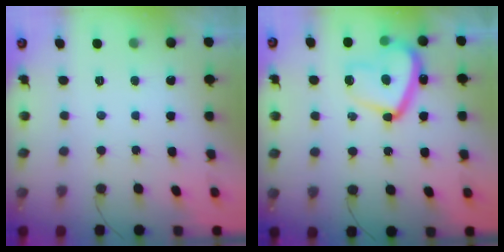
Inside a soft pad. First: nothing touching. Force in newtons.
{"total": 15.5, "press": 15.4, "slide": 1.3}